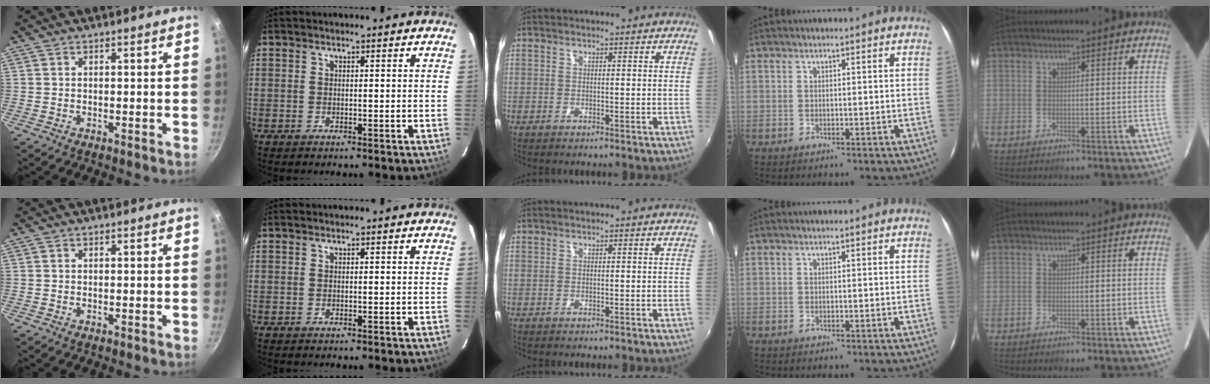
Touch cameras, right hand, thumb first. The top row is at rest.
{}